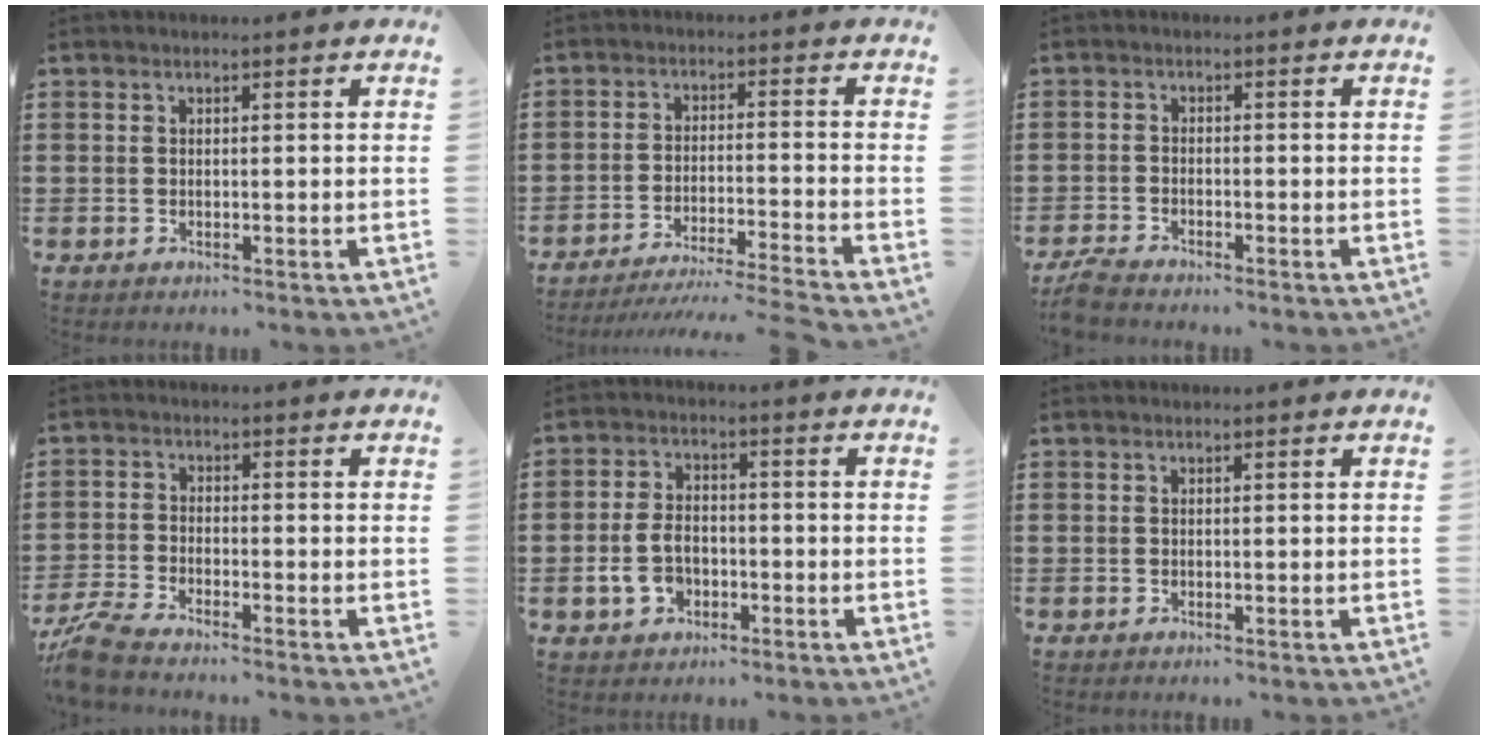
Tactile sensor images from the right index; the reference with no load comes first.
{"total": 4.6, "force": [-4.1, -0.8, 1.8], "torque": [-0.041, -0.021, -0.084]}
{"total": 2.6, "force": [-2.5, 0.1, 0.4], "torque": [-0.021, -0.002, -0.056]}
{"total": 4.1, "force": [-3.9, -0.1, 1.3], "torque": [-0.049, -0.016, -0.083]}
{"total": 5.7, "force": [-1.8, 3.6, 4.0], "torque": [-0.095, 0.001, -0.037]}
{"total": 0.0}